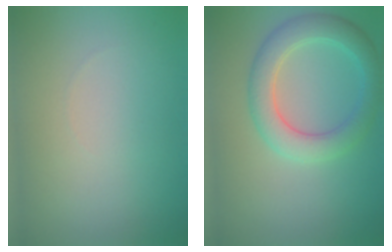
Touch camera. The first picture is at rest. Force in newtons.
{"total": 4.4, "press": 4.4, "slide": 0.2}